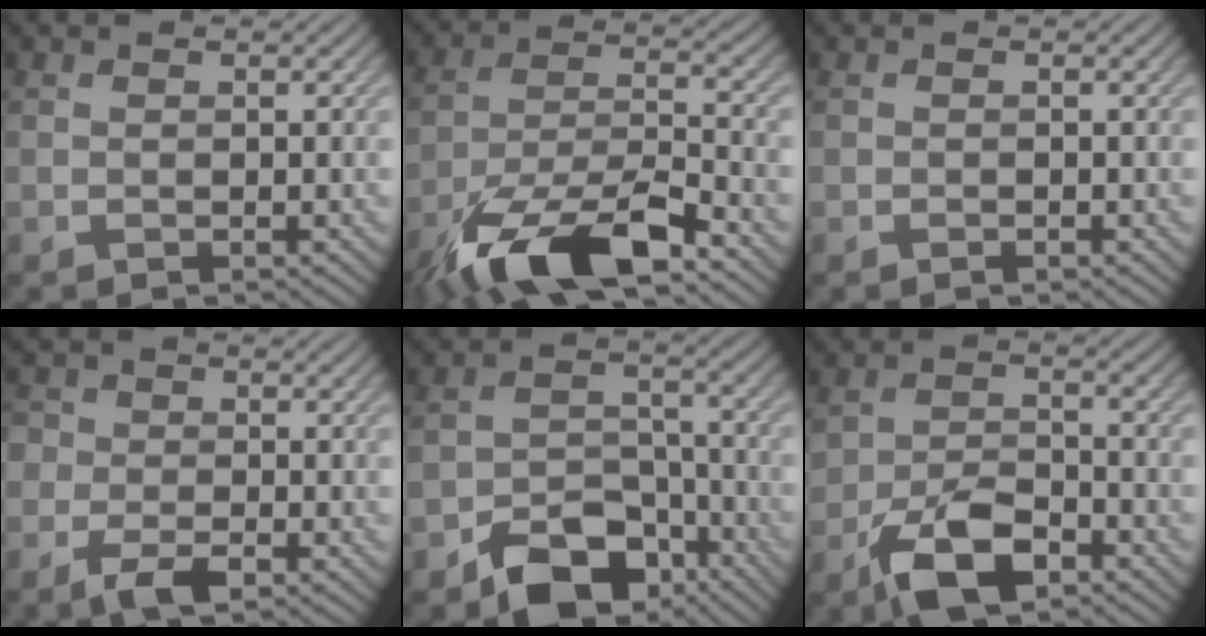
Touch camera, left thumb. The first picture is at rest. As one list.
[{"total": 14.8, "force": [-10.1, 4.2, 10.1], "torque": [-0.203, -0.010, -0.187]}, {"total": 0.6, "force": [-0.3, 0.3, 0.4], "torque": [-0.009, -0.002, -0.004]}, {"total": 4.5, "force": [-2.3, 2.9, 2.6], "torque": [-0.048, -0.002, -0.056]}, {"total": 10.4, "force": [-7.0, 5.9, 4.9], "torque": [-0.078, -0.015, -0.122]}, {"total": 7.5, "force": [-4.2, 3.8, 4.8], "torque": [-0.094, -0.003, -0.084]}]